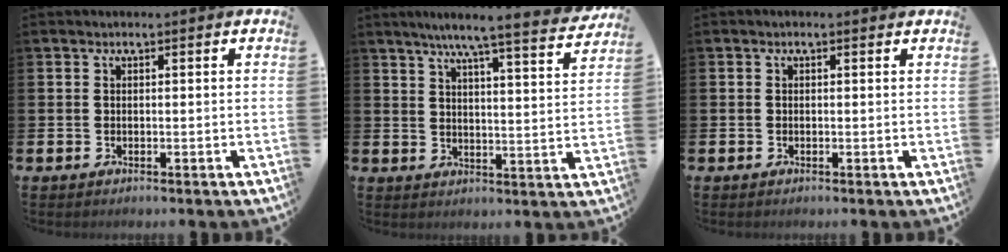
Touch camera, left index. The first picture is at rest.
{"total": 7.3, "force": [6.6, -0.2, 3.2], "torque": [-0.069, -0.043, 0.109]}
{"total": 0.0}